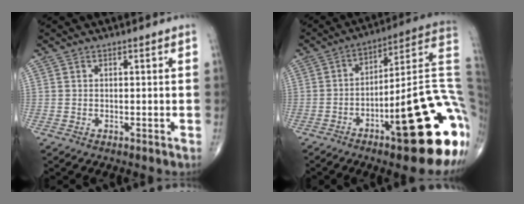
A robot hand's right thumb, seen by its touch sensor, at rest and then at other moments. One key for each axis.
{"total": 26.8, "fx": -7.5, "fy": 6.1, "fz": 25.0, "tx": -0.271, "ty": 0.030, "tz": -0.101}